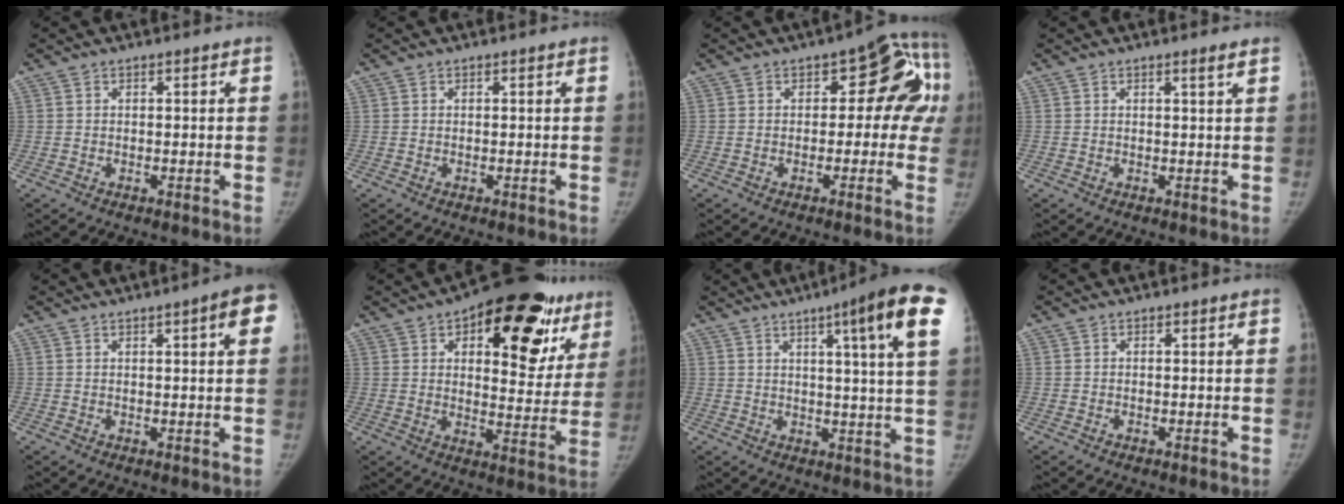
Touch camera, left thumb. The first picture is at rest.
{"total": 0.0}
{"total": 10.6, "force": [0.3, 6.7, 8.2], "torque": [-0.031, 0.031, -0.012]}
{"total": 1.2, "force": [0.8, -0.3, 0.9], "torque": [-0.018, -0.008, 0.015]}
{"total": 6.0, "force": [2.2, 1.3, 5.4], "torque": [-0.053, 0.000, 0.022]}
{"total": 25.6, "force": [12.7, 11.8, 18.8], "torque": [-0.202, -0.018, 0.173]}
{"total": 14.9, "force": [6.7, 1.2, 13.2], "torque": [-0.171, -0.023, 0.074]}
{"total": 0.0}